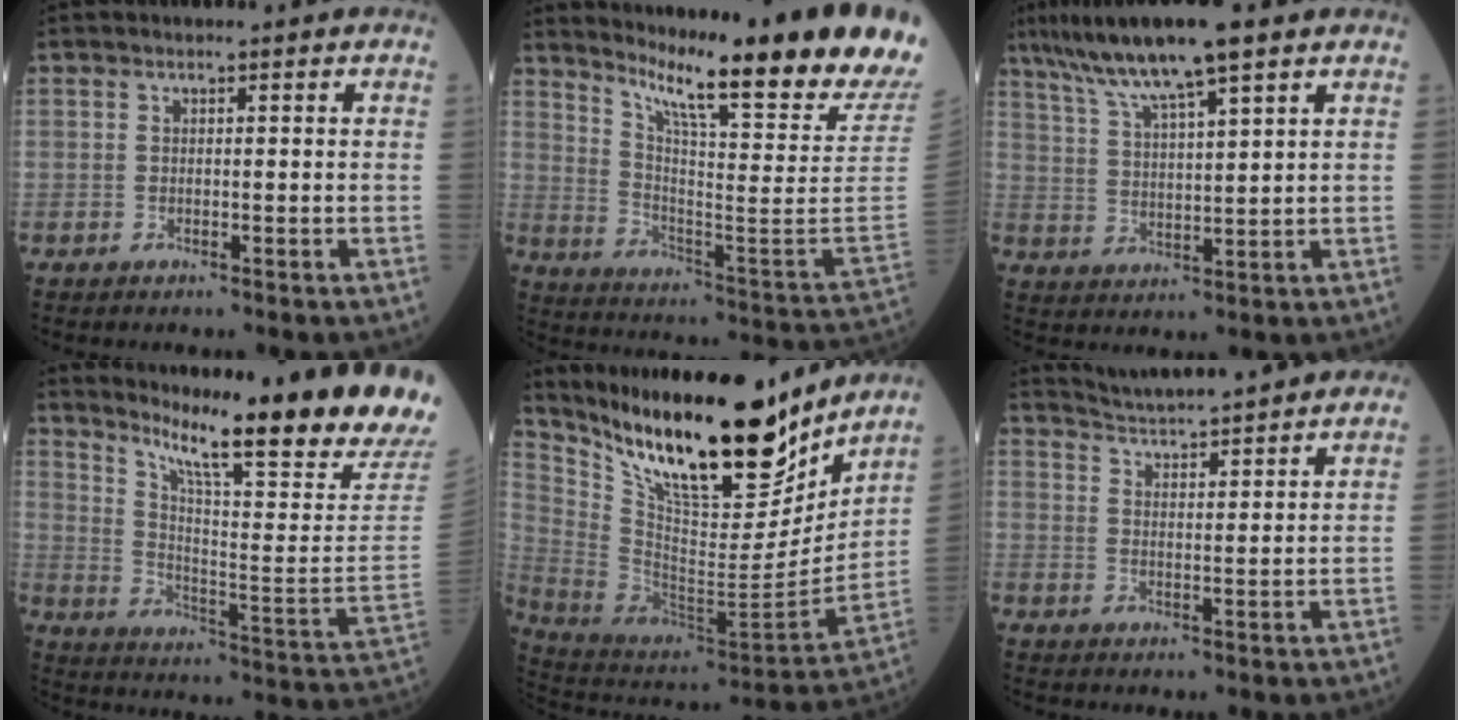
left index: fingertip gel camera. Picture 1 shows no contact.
{"total": 25.0, "force": [19.9, -1.3, 15.1], "torque": [-0.250, -0.099, 0.277]}
{"total": 10.6, "force": [7.5, 0.4, 7.5], "torque": [-0.139, 0.015, 0.134]}
{"total": 23.7, "force": [19.1, -1.2, 13.9], "torque": [-0.225, -0.093, 0.259]}
{"total": 25.0, "force": [18.7, 6.5, 15.4], "torque": [-0.276, -0.026, 0.316]}
{"total": 12.7, "force": [11.7, 0.7, 4.7], "torque": [-0.081, 0.013, 0.168]}